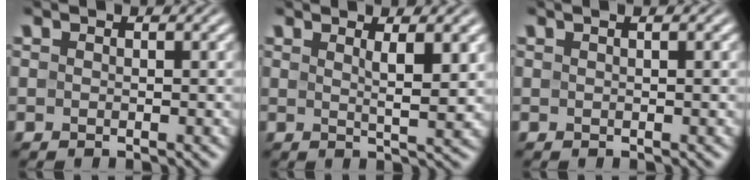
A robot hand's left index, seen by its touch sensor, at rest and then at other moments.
{"total": 3.4, "force": [1.3, 0.8, 3.1], "torque": [-0.040, -0.004, 0.021]}
{"total": 1.4, "force": [0.7, 0.4, 1.1], "torque": [-0.011, 0.001, 0.003]}